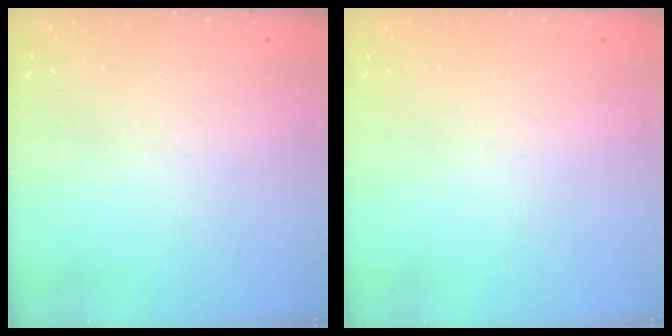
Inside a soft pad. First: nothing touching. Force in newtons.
{"total": 0.0}